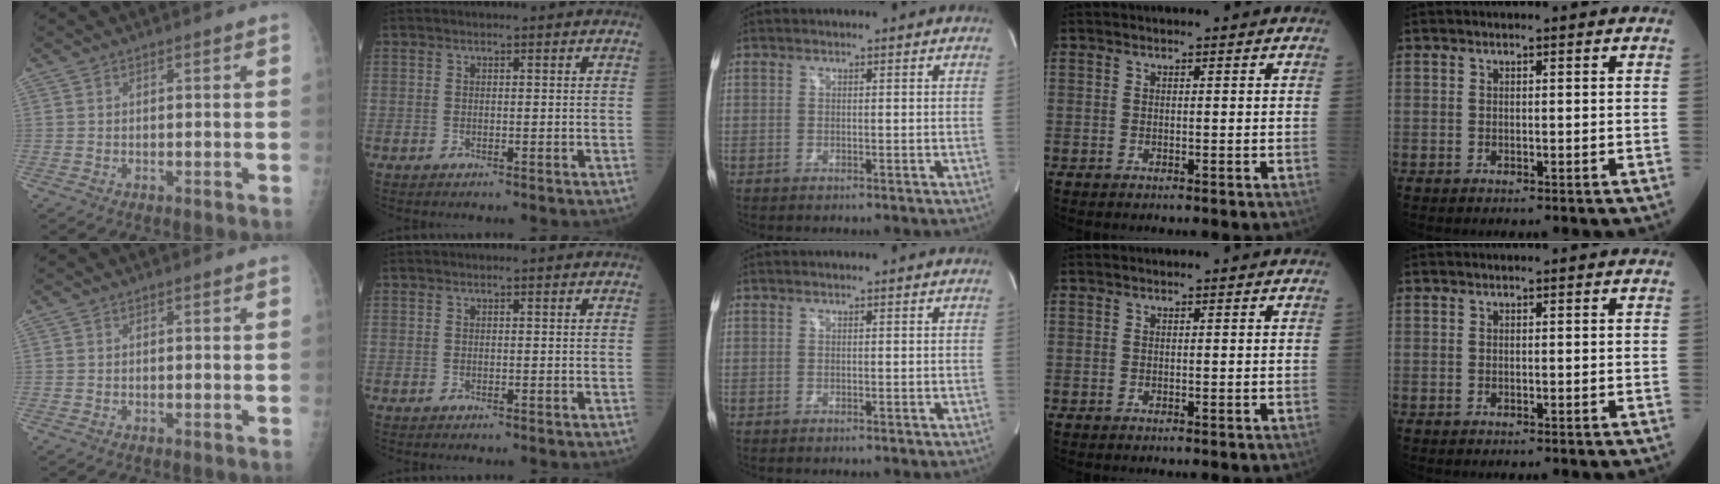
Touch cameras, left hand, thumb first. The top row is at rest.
{}